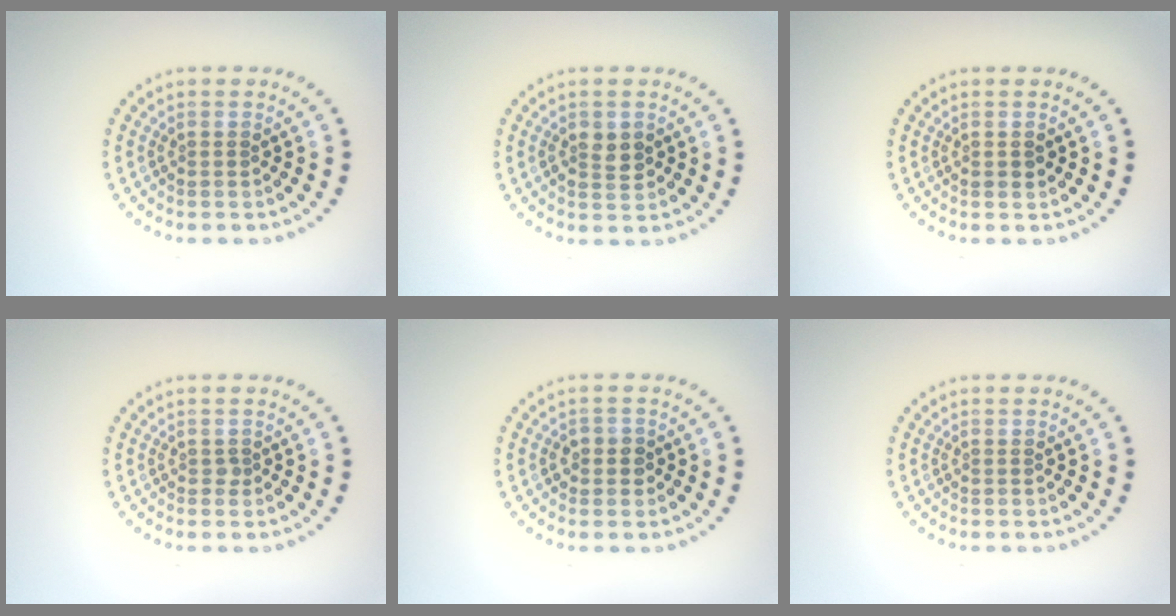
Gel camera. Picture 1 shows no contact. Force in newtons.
{"total": 2.1, "press": 2.1, "slide": 0.2}
{"total": 0.9, "press": 0.8, "slide": 0.1}
{"total": 0.5, "press": 0.4, "slide": 0.4}
{"total": 1.7, "press": 1.6, "slide": 0.6}
{"total": 0.0}